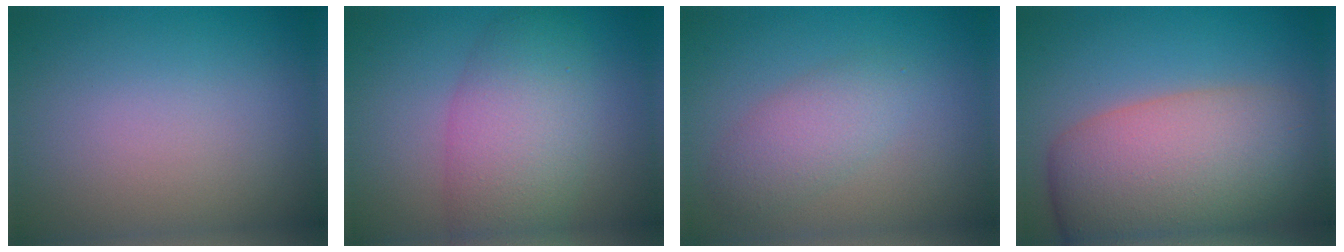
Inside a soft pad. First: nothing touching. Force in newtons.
{"total": 6.5, "press": 6.5, "slide": 0.2}
{"total": 2.9, "press": 2.9, "slide": 0.0}
{"total": 10.6, "press": 10.6, "slide": 0.8}